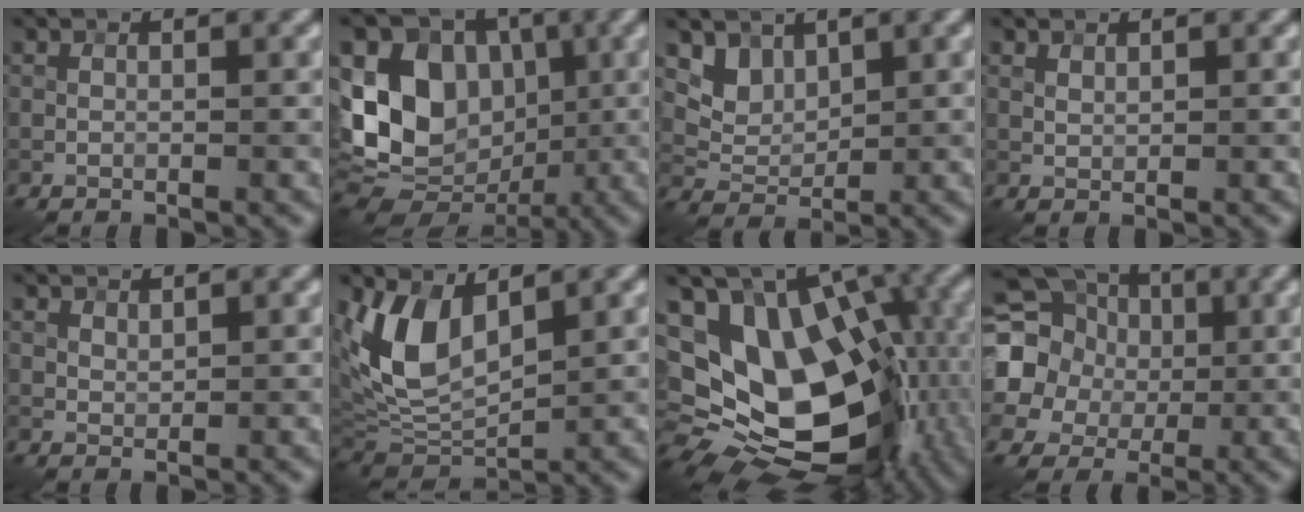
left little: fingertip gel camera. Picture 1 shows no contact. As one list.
[{"total": 10.3, "force": [0.0, 7.9, 6.6], "torque": [-0.125, -0.004, -0.012]}, {"total": 3.0, "force": [2.1, 1.7, 1.1], "torque": [-0.037, -0.024, 0.058]}, {"total": 0.6, "force": [0.5, -0.1, 0.1], "torque": [-0.010, -0.004, 0.017]}, {"total": 1.1, "force": [1.1, 0.0, 0.2], "torque": [-0.012, -0.001, 0.029]}, {"total": 6.9, "force": [2.2, 3.5, 5.5], "torque": [-0.128, -0.010, 0.045]}, {"total": 17.6, "force": [0.4, 11.1, 13.7], "torque": [-0.217, -0.007, 0.037]}, {"total": 16.9, "force": [2.7, 15.6, 5.9], "torque": [-0.171, 0.003, 0.014]}]